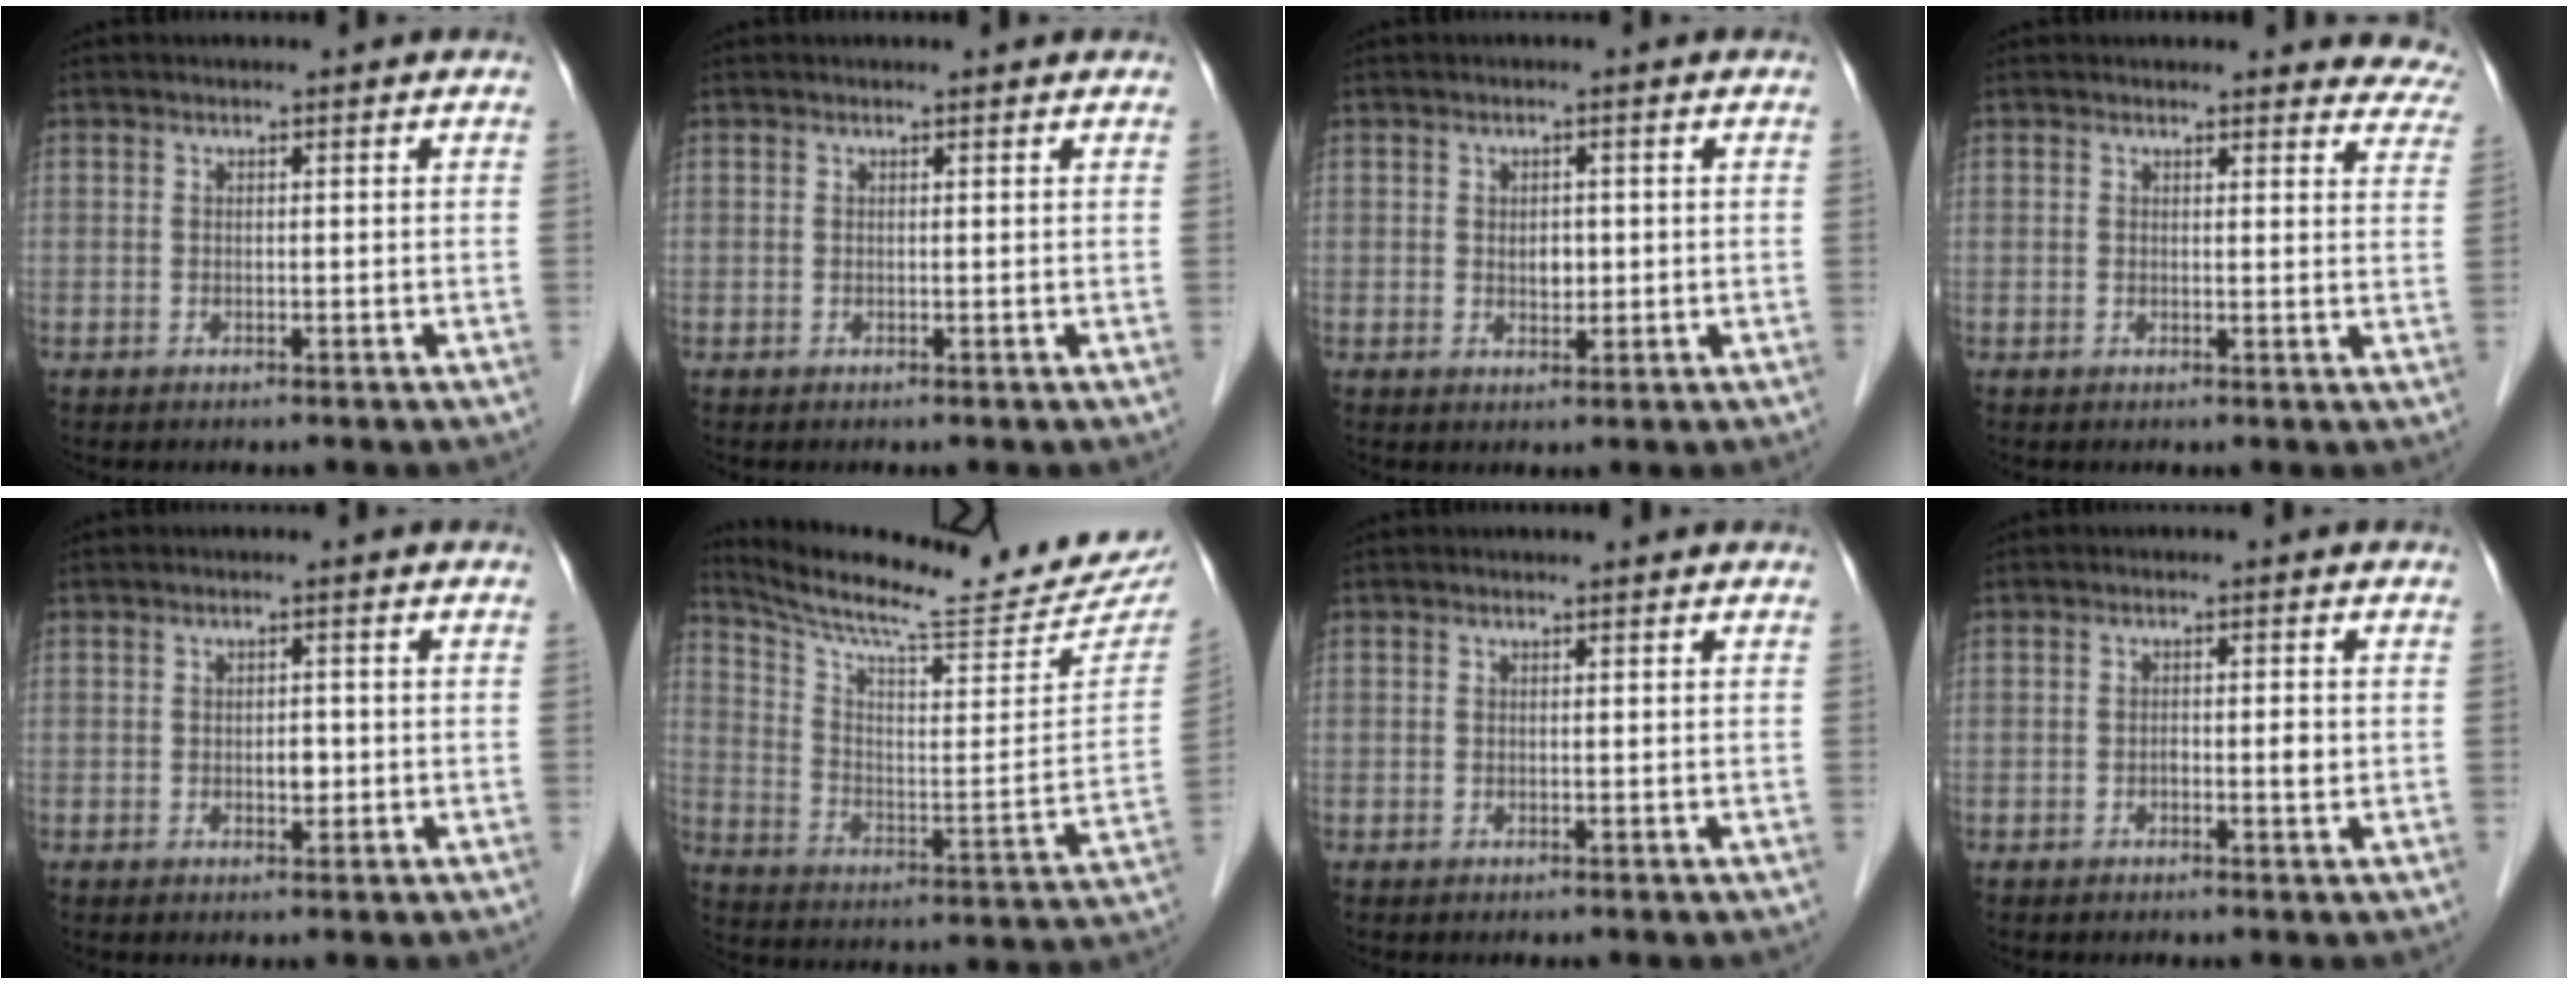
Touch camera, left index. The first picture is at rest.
{"total": 1.0, "force": [1.0, 0.2, 0.1], "torque": [-0.009, 0.008, 0.011]}
{"total": 2.1, "force": [0.1, 1.4, 1.6], "torque": [-0.026, -0.001, 0.004]}
{"total": 9.8, "force": [9.2, 2.9, 1.1], "torque": [0.036, -0.017, 0.061]}
{"total": 1.7, "force": [-0.3, 1.0, 1.3], "torque": [-0.020, 0.002, -0.003]}
{"total": 21.6, "force": [20.2, 1.1, 7.7], "torque": [-0.129, -0.083, 0.282]}
{"total": 0.6, "force": [0.6, 0.1, 0.1], "torque": [-0.006, 0.006, 0.007]}
{"total": 1.7, "force": [-0.3, 0.5, 1.6], "torque": [-0.027, 0.001, -0.005]}